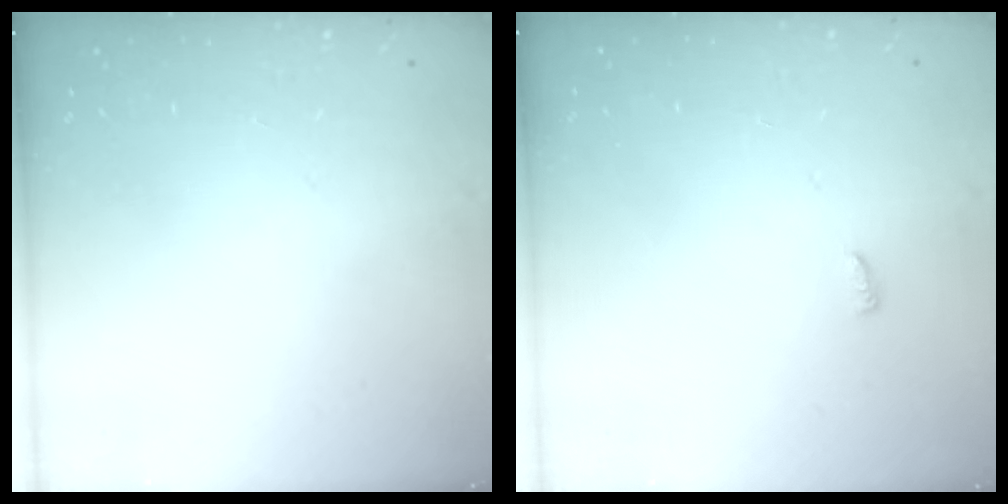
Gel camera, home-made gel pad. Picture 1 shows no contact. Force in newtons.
{"total": 3.5, "press": 3.5, "slide": 0.3}